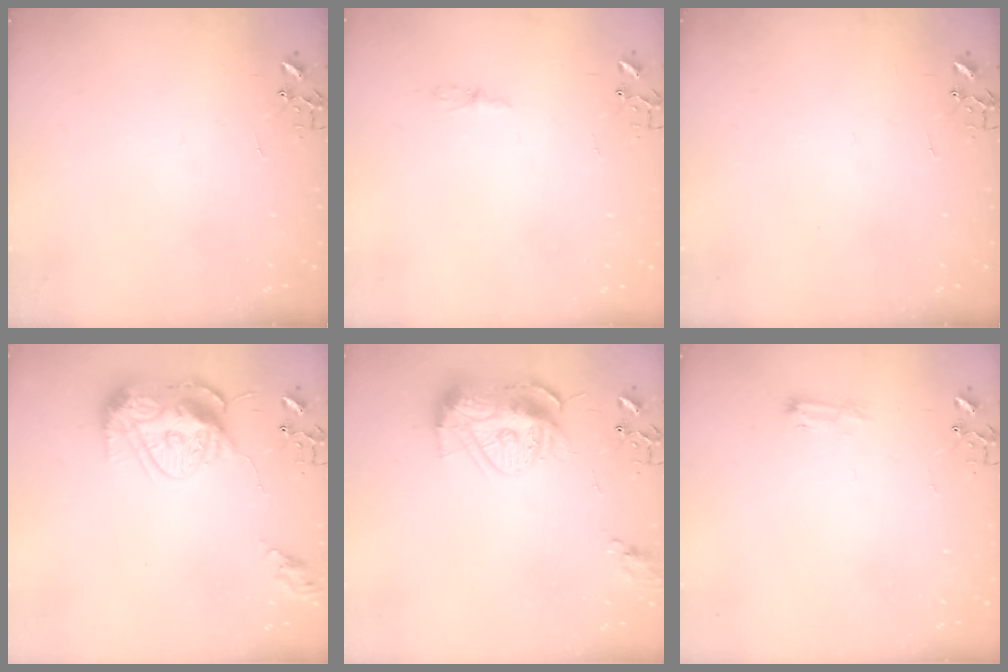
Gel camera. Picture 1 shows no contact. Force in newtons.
{"total": 4.4, "press": 4.3, "slide": 0.5}
{"total": 0.0}
{"total": 14.9, "press": 14.8, "slide": 1.2}
{"total": 13.5, "press": 13.4, "slide": 1.1}
{"total": 7.7, "press": 7.6, "slide": 0.9}